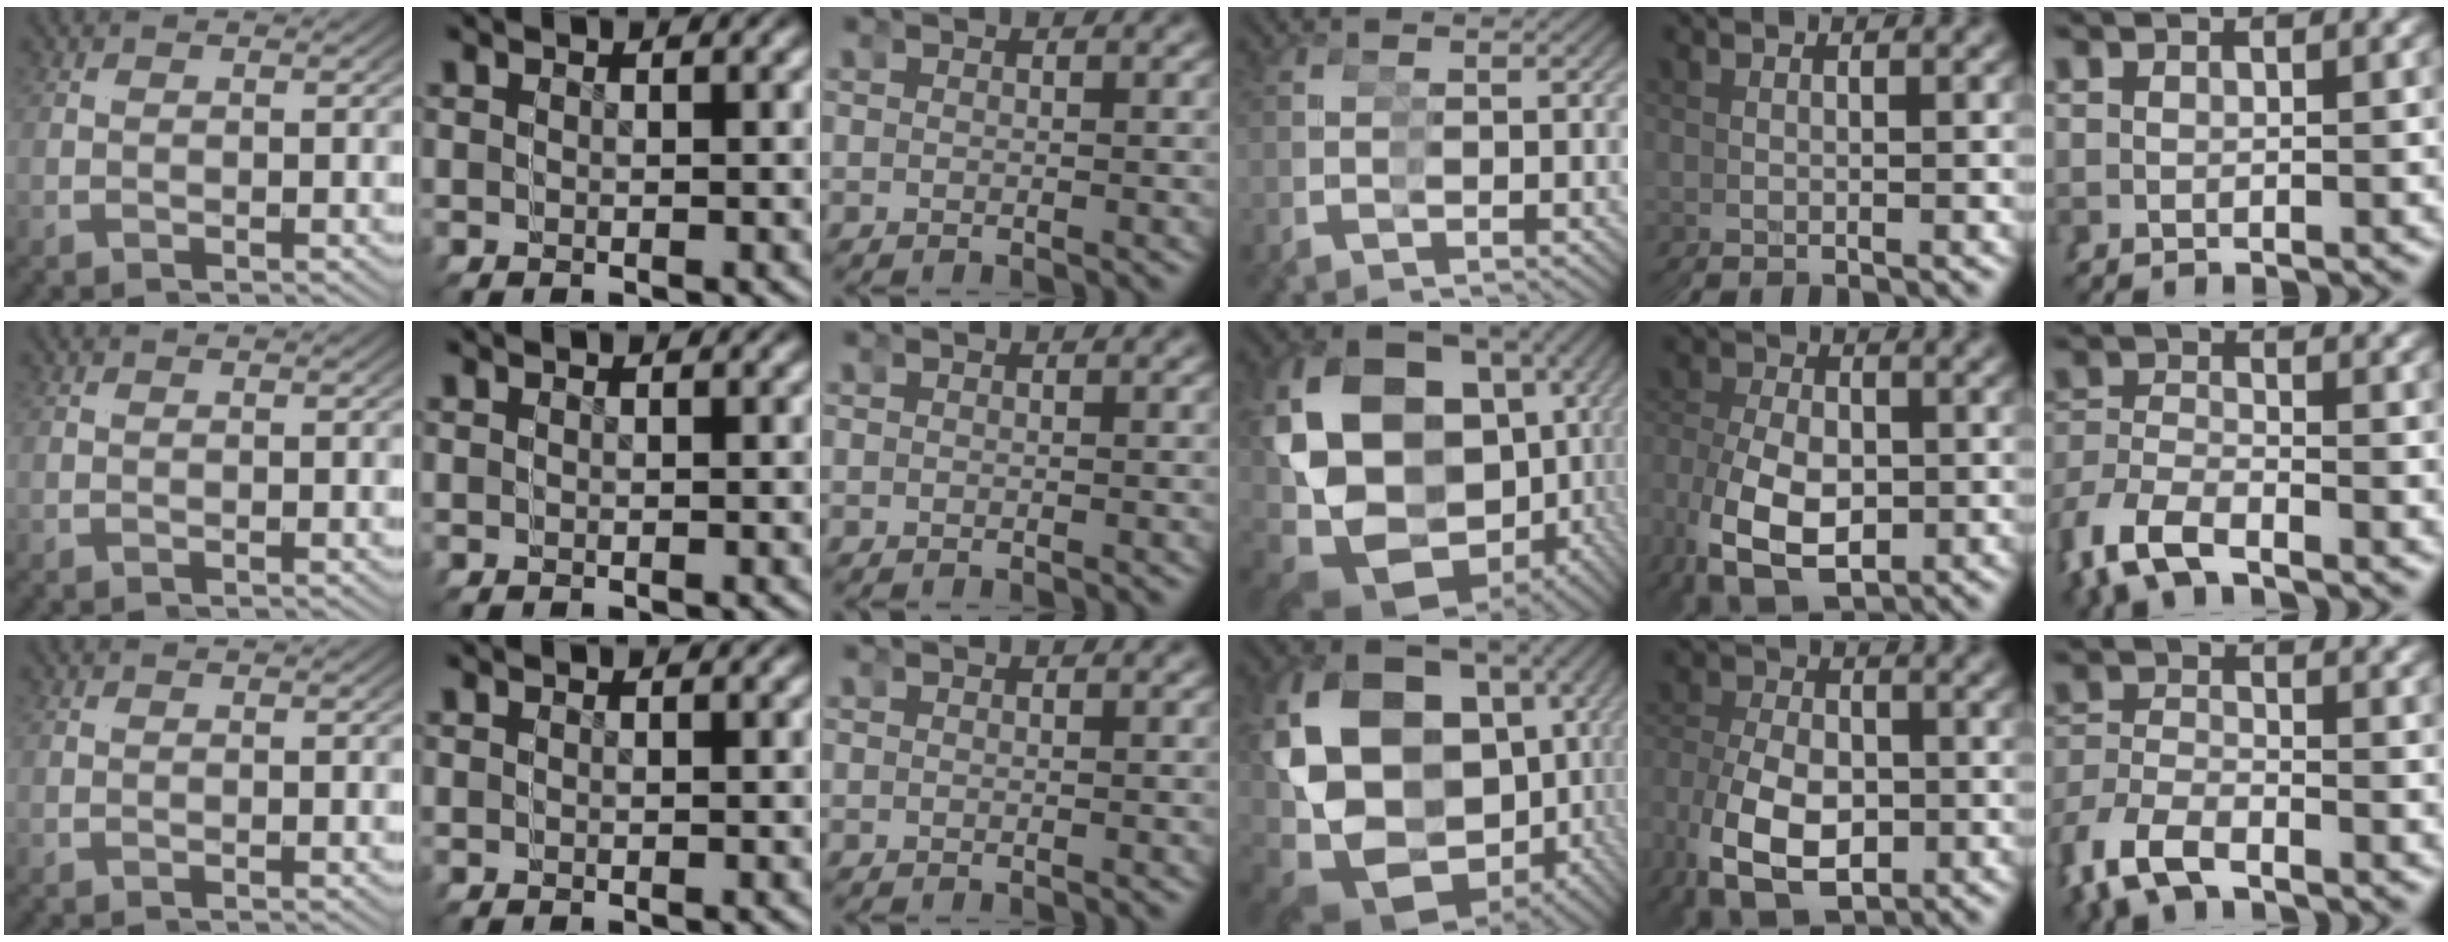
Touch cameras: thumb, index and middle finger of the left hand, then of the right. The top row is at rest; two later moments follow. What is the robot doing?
{"motion": "grasp_and_lifting", "object": "pipette"}